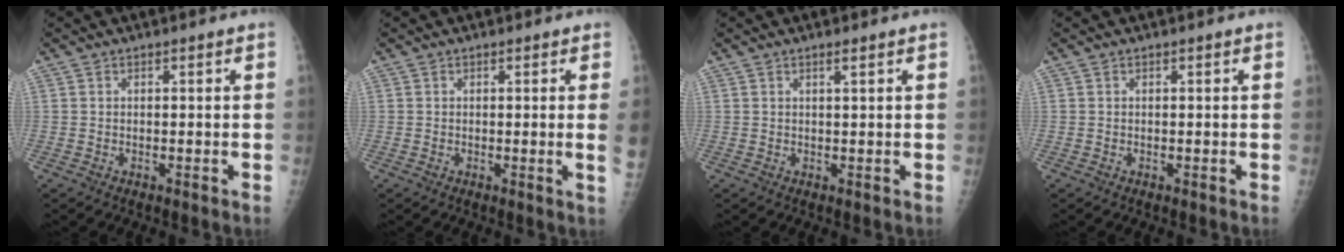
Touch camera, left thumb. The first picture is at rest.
{"total": 2.6, "force": [0.3, -0.8, 2.5], "torque": [-0.042, -0.007, 0.001]}
{"total": 1.1, "force": [0.7, 0.0, 0.8], "torque": [-0.014, -0.004, 0.011]}
{"total": 0.0}